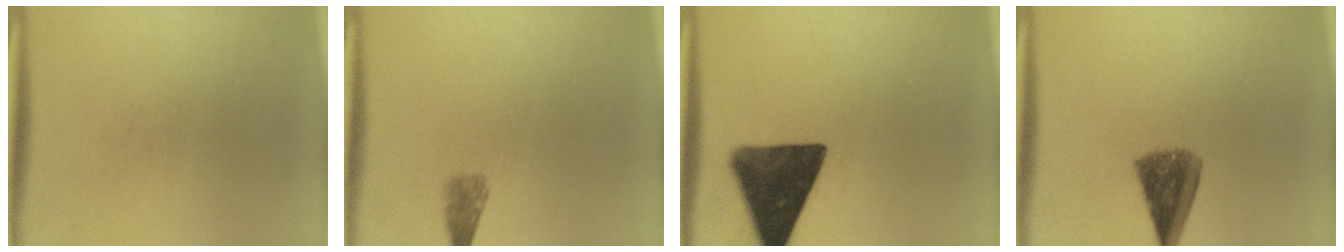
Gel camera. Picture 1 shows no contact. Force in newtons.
{"total": 1.9}
{"total": 13.7}
{"total": 7.3}